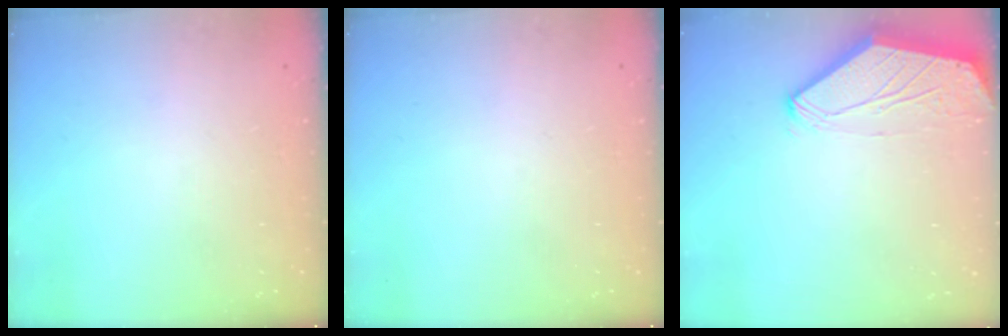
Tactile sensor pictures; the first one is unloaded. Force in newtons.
{"total": 0.0}
{"total": 0.0}